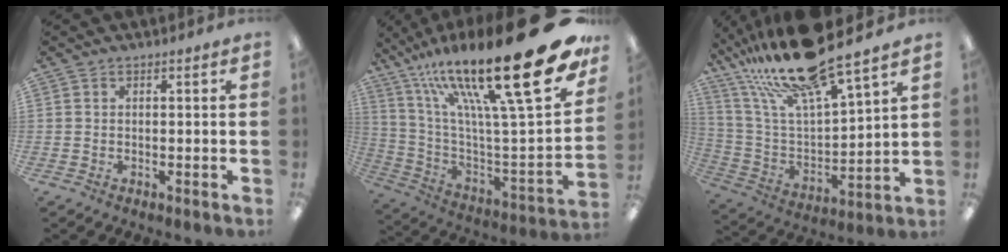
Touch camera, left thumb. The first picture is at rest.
{"total": 32.4, "force": [17.6, 8.5, 25.8], "torque": [-0.384, -0.126, 0.296]}
{"total": 22.0, "force": [18.7, 3.2, 11.0], "torque": [-0.217, -0.118, 0.316]}